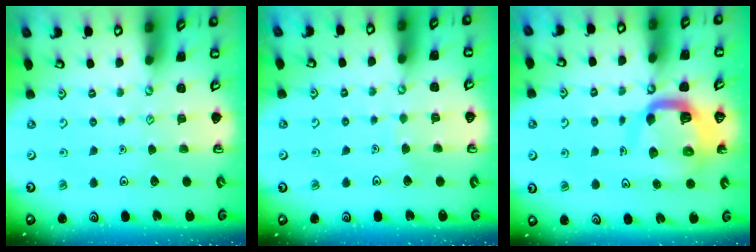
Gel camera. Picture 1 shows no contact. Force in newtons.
{"total": 2.7, "press": 2.7, "slide": 0.2}
{"total": 11.3, "press": 11.2, "slide": 1.3}